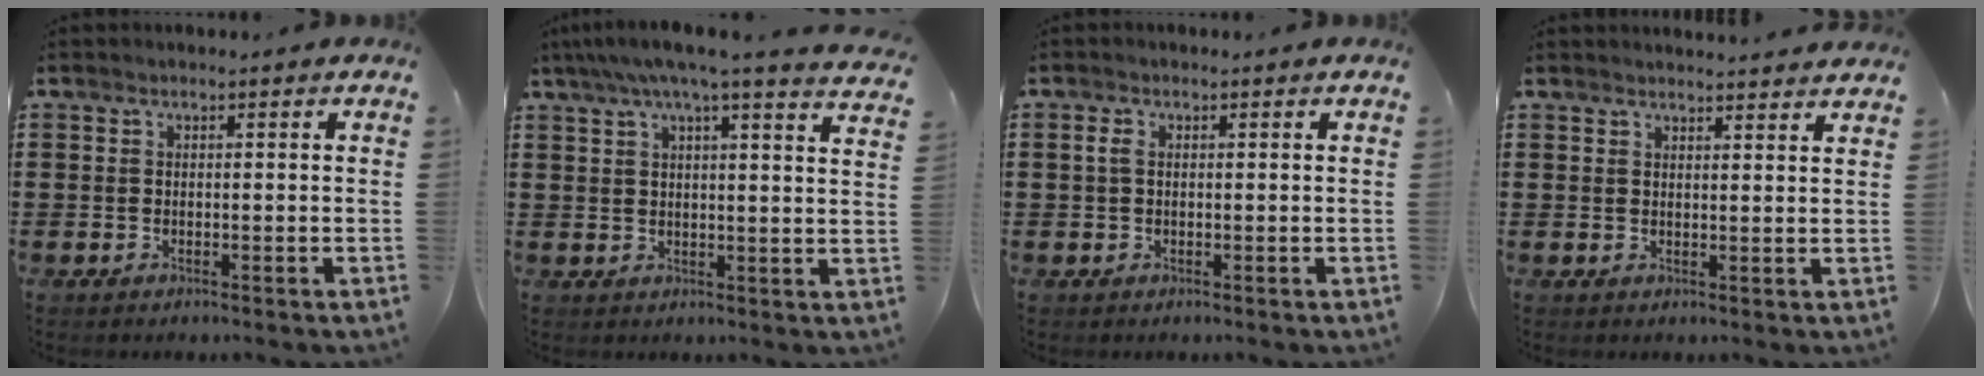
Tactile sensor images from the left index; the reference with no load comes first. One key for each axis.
{"total": 5.6, "fx": 4.5, "fy": -0.4, "fz": 3.2, "tx": -0.080, "ty": -0.020, "tz": 0.075}
{"total": 1.6, "fx": 0.3, "fy": 0.8, "fz": 1.3, "tx": -0.027, "ty": 0.006, "tz": 0.004}
{"total": 2.0, "fx": 2.0, "fy": -0.1, "fz": 0.1, "tx": -0.007, "ty": -0.004, "tz": 0.039}